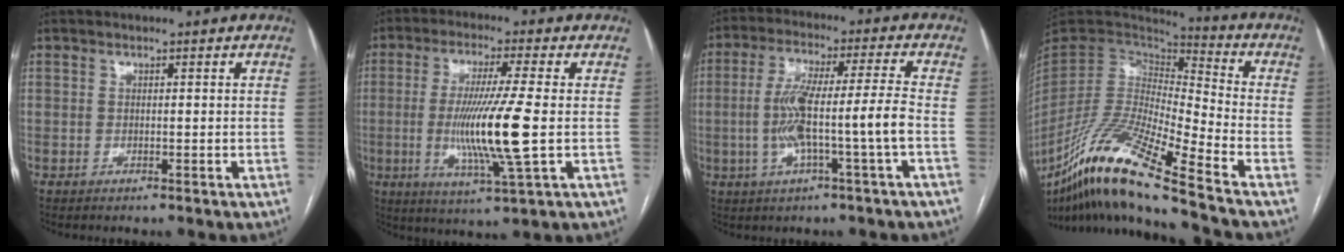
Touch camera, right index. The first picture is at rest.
{"total": 12.4, "force": [-1.3, -0.6, 12.3], "torque": [-0.244, -0.020, -0.026]}
{"total": 10.9, "force": [-2.2, -0.6, 10.6], "torque": [-0.207, 0.015, -0.041]}
{"total": 20.4, "force": [-13.9, -0.1, 14.9], "torque": [-0.309, -0.040, -0.262]}